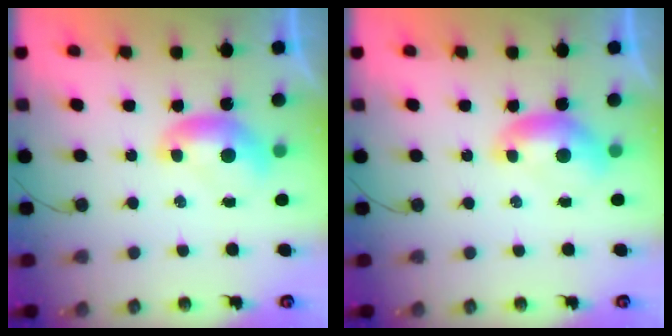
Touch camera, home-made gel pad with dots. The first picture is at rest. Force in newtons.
{"total": 0.0}